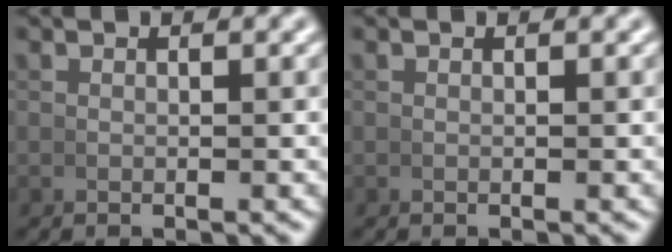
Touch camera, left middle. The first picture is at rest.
{"total": 0.0}